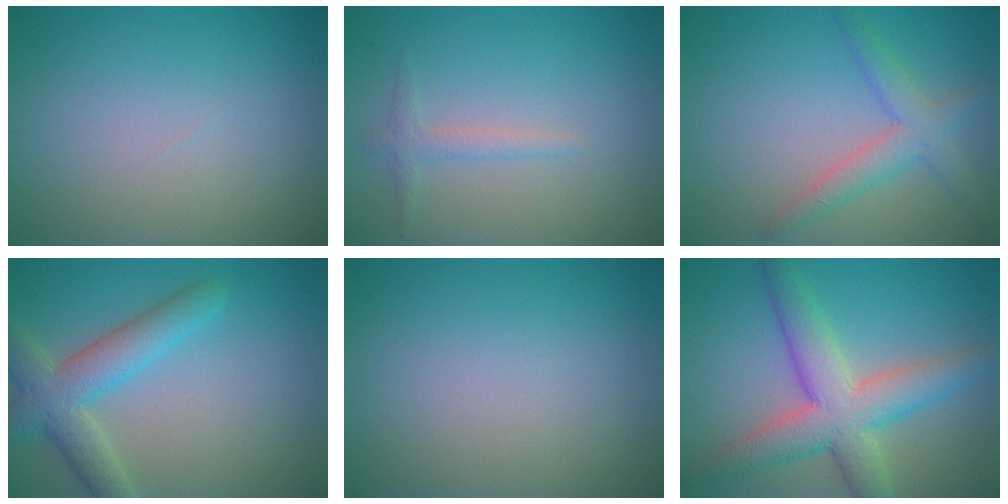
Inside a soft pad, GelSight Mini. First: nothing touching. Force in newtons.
{"total": 1.3, "press": 1.3, "slide": 0.0}
{"total": 3.2, "press": 3.2, "slide": 0.2}
{"total": 5.2, "press": 5.2, "slide": 0.3}
{"total": 0.0}
{"total": 6.9, "press": 6.9, "slide": 0.4}